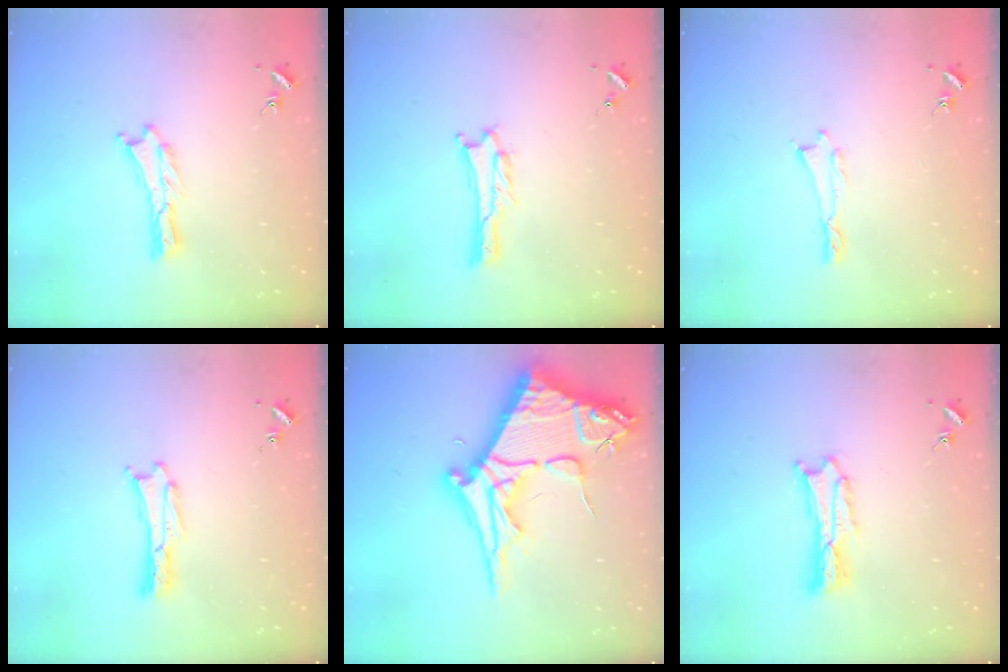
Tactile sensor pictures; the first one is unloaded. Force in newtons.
{"total": 1.0, "press": 1.0, "slide": 0.1}
{"total": 0.0}
{"total": 0.0}
{"total": 16.1, "press": 16.1, "slide": 1.6}
{"total": 3.0, "press": 3.0, "slide": 0.3}